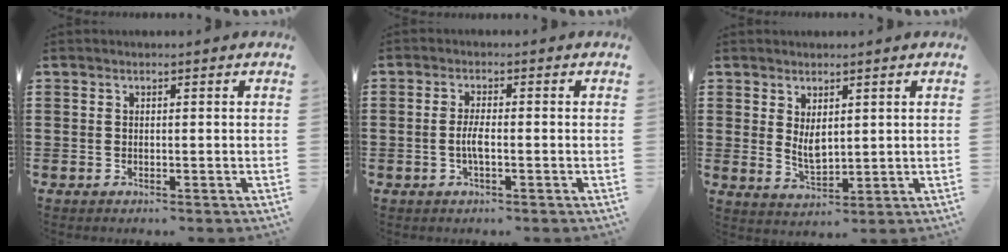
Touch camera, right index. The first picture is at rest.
{"total": 2.7, "force": [-0.8, 0.4, 2.6], "torque": [-0.062, -0.007, -0.018]}
{"total": 3.3, "force": [1.3, 1.5, 2.7], "torque": [-0.046, -0.004, 0.024]}